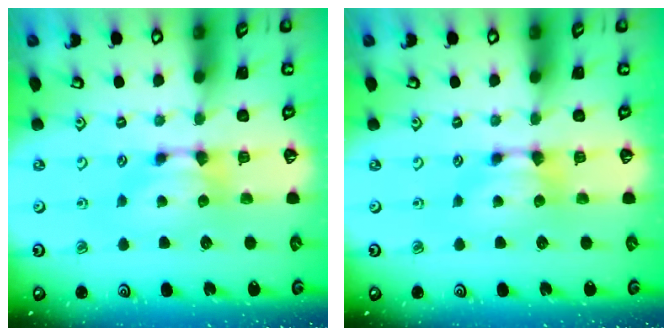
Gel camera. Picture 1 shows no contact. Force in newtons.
{"total": 0.0}